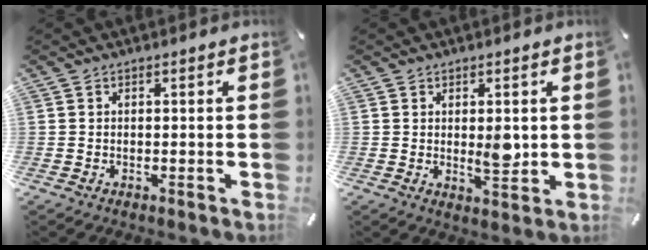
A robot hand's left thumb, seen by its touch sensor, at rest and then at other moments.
{"total": 5.0, "force": [0.8, 2.4, 4.4], "torque": [-0.069, -0.012, 0.008]}